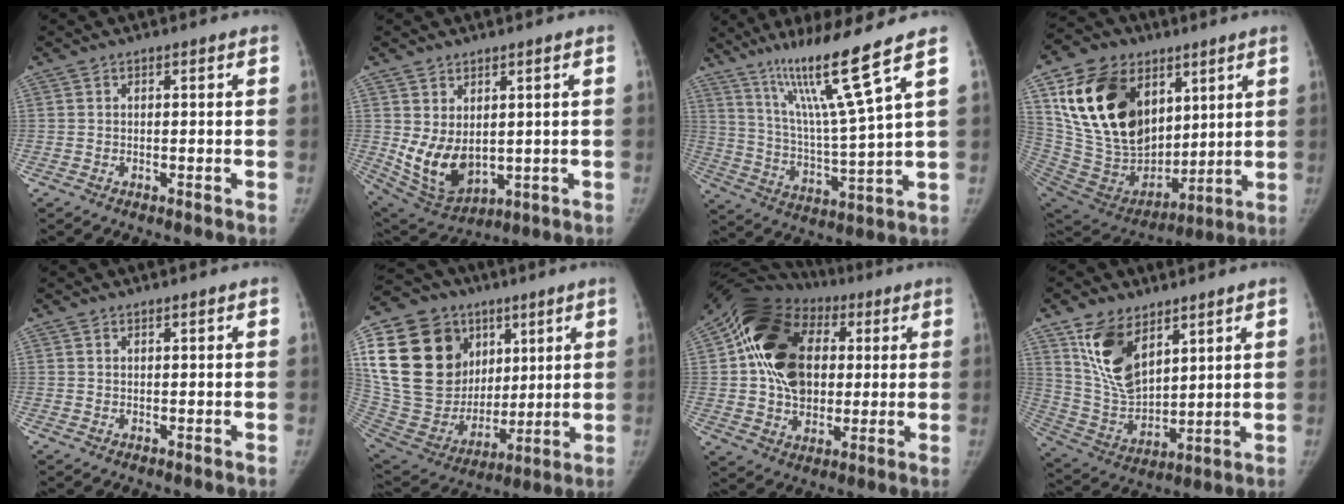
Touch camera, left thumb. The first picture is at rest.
{"total": 10.2, "force": [0.6, 6.9, 7.5], "torque": [-0.120, -0.013, 0.044]}
{"total": 15.3, "force": [9.7, -1.4, 11.7], "torque": [-0.197, -0.062, 0.177]}
{"total": 27.3, "force": [10.2, 18.7, 17.0], "torque": [-0.298, -0.021, 0.200]}
{"total": 0.8, "force": [0.5, 0.4, 0.5], "torque": [-0.004, 0.000, 0.010]}
{"total": 29.8, "force": [9.7, 22.4, 17.1], "torque": [-0.317, 0.022, 0.193]}
{"total": 22.6, "force": [4.1, 16.8, 14.6], "torque": [-0.243, 0.012, 0.071]}
{"total": 14.7, "force": [7.8, 8.1, 9.4], "torque": [-0.149, -0.041, 0.168]}